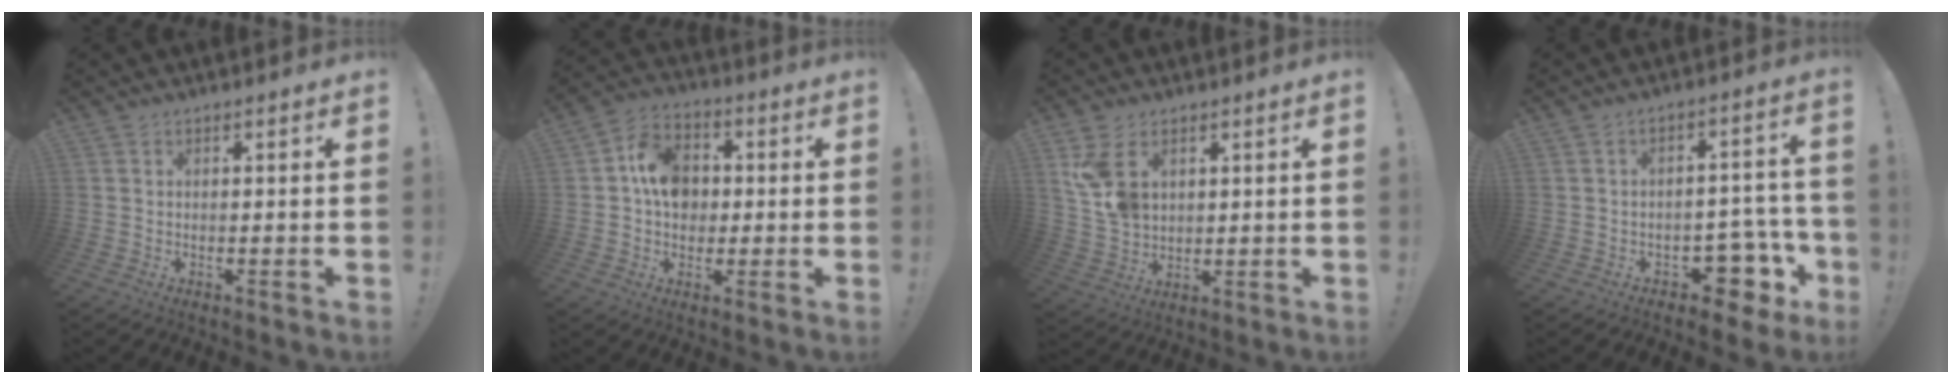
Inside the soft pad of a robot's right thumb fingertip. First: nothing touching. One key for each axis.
{"total": 12.1, "fx": 1.3, "fy": 9.9, "fz": 6.9, "tx": -0.087, "ty": 0.007, "tz": 0.030}
{"total": 10.0, "fx": 4.2, "fy": 6.7, "fz": 6.2, "tx": -0.108, "ty": -0.012, "tz": 0.081}
{"total": 8.9, "fx": -4.2, "fy": 6.2, "fz": 4.8, "tx": -0.038, "ty": 0.028, "tz": -0.065}